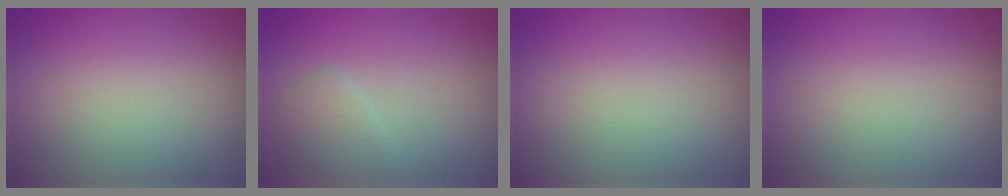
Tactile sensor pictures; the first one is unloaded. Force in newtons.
{"total": 2.5, "press": 2.5, "slide": 0.2}
{"total": 0.0}
{"total": 0.0}